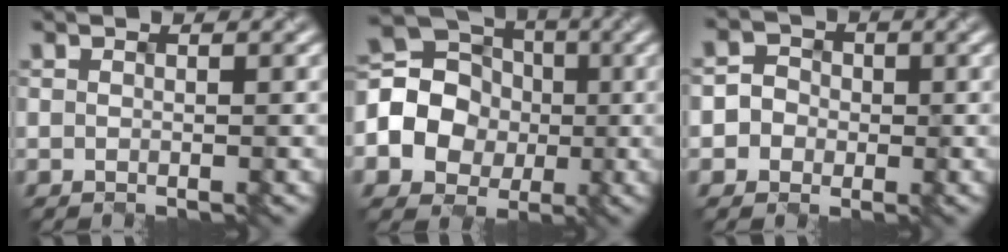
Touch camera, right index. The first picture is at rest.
{"total": 10.5, "force": [-1.6, 9.5, 4.0], "torque": [-0.101, 0.016, -0.055]}
{"total": 3.0, "force": [-0.7, 2.9, 0.3], "torque": [0.014, 0.007, -0.028]}